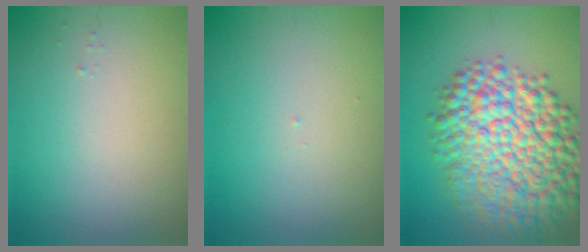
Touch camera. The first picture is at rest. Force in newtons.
{"total": 0.0}
{"total": 11.8, "press": 11.8, "slide": 0.4}